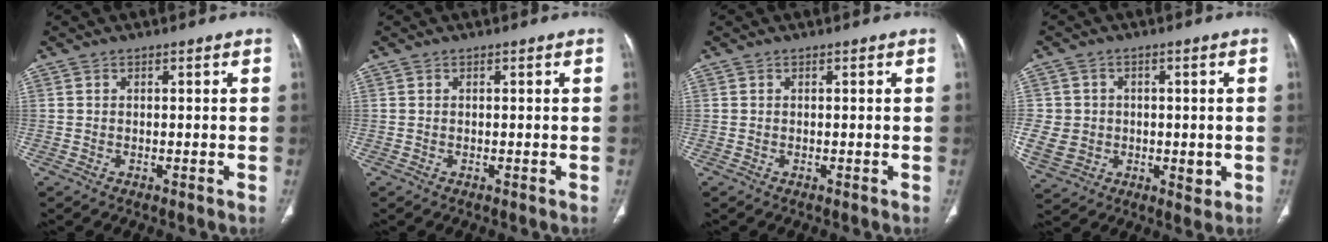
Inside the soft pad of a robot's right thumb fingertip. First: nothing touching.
{"total": 0.0}
{"total": 0.0}
{"total": 10.1, "force": [-1.0, 8.9, 4.8], "torque": [-0.064, 0.005, -0.001]}